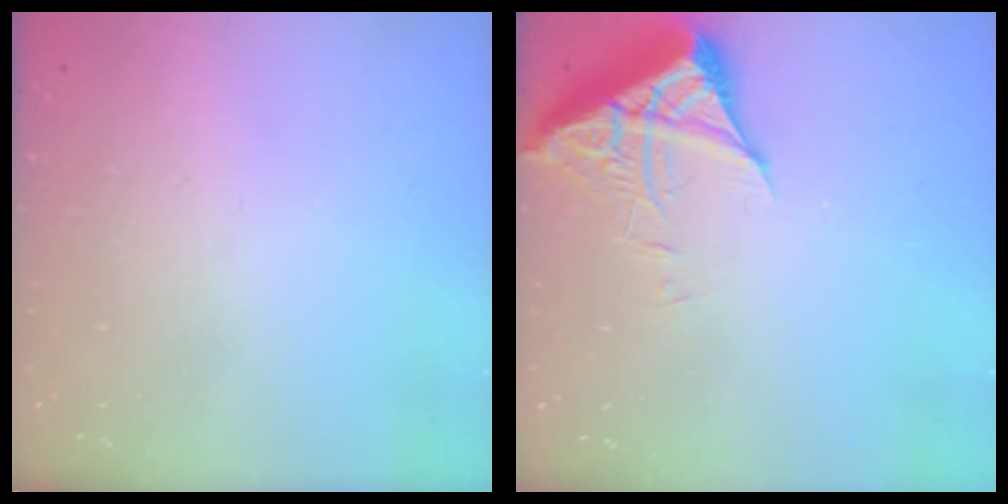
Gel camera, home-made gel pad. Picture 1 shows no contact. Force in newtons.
{"total": 6.1, "press": 6.1, "slide": 0.7}